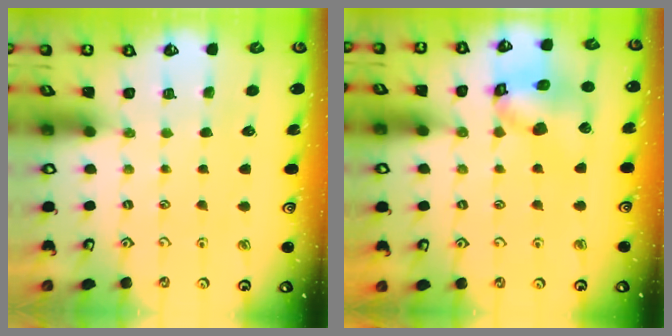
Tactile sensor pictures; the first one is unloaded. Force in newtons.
{"total": 13.0, "press": 12.9, "slide": 1.5}